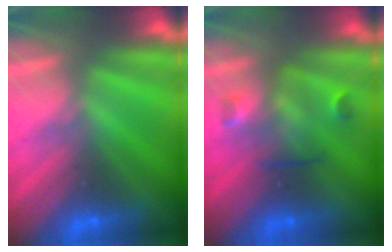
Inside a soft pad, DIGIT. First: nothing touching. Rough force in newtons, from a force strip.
{"total": 2.9}